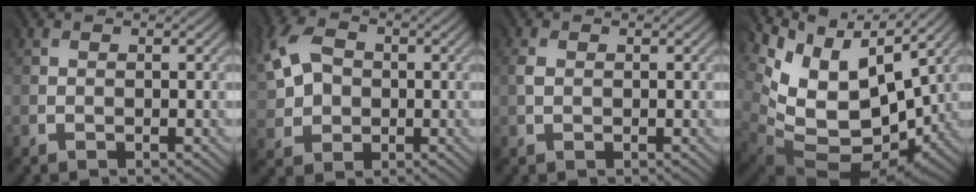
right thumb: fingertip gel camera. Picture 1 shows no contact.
{"total": 7.5, "force": [1.6, 5.7, 4.5], "torque": [-0.133, 0.015, 0.025]}
{"total": 0.8, "force": [0.0, 0.7, 0.3], "torque": [-0.010, 0.000, -0.001]}
{"total": 11.2, "force": [3.9, 6.7, 8.0], "torque": [-0.161, -0.013, 0.091]}